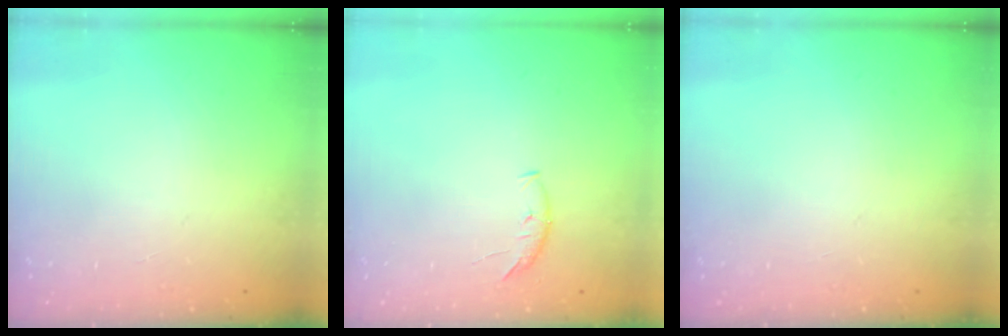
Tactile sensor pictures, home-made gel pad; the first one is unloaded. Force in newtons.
{"total": 5.6, "press": 5.6, "slide": 0.6}
{"total": 0.0}